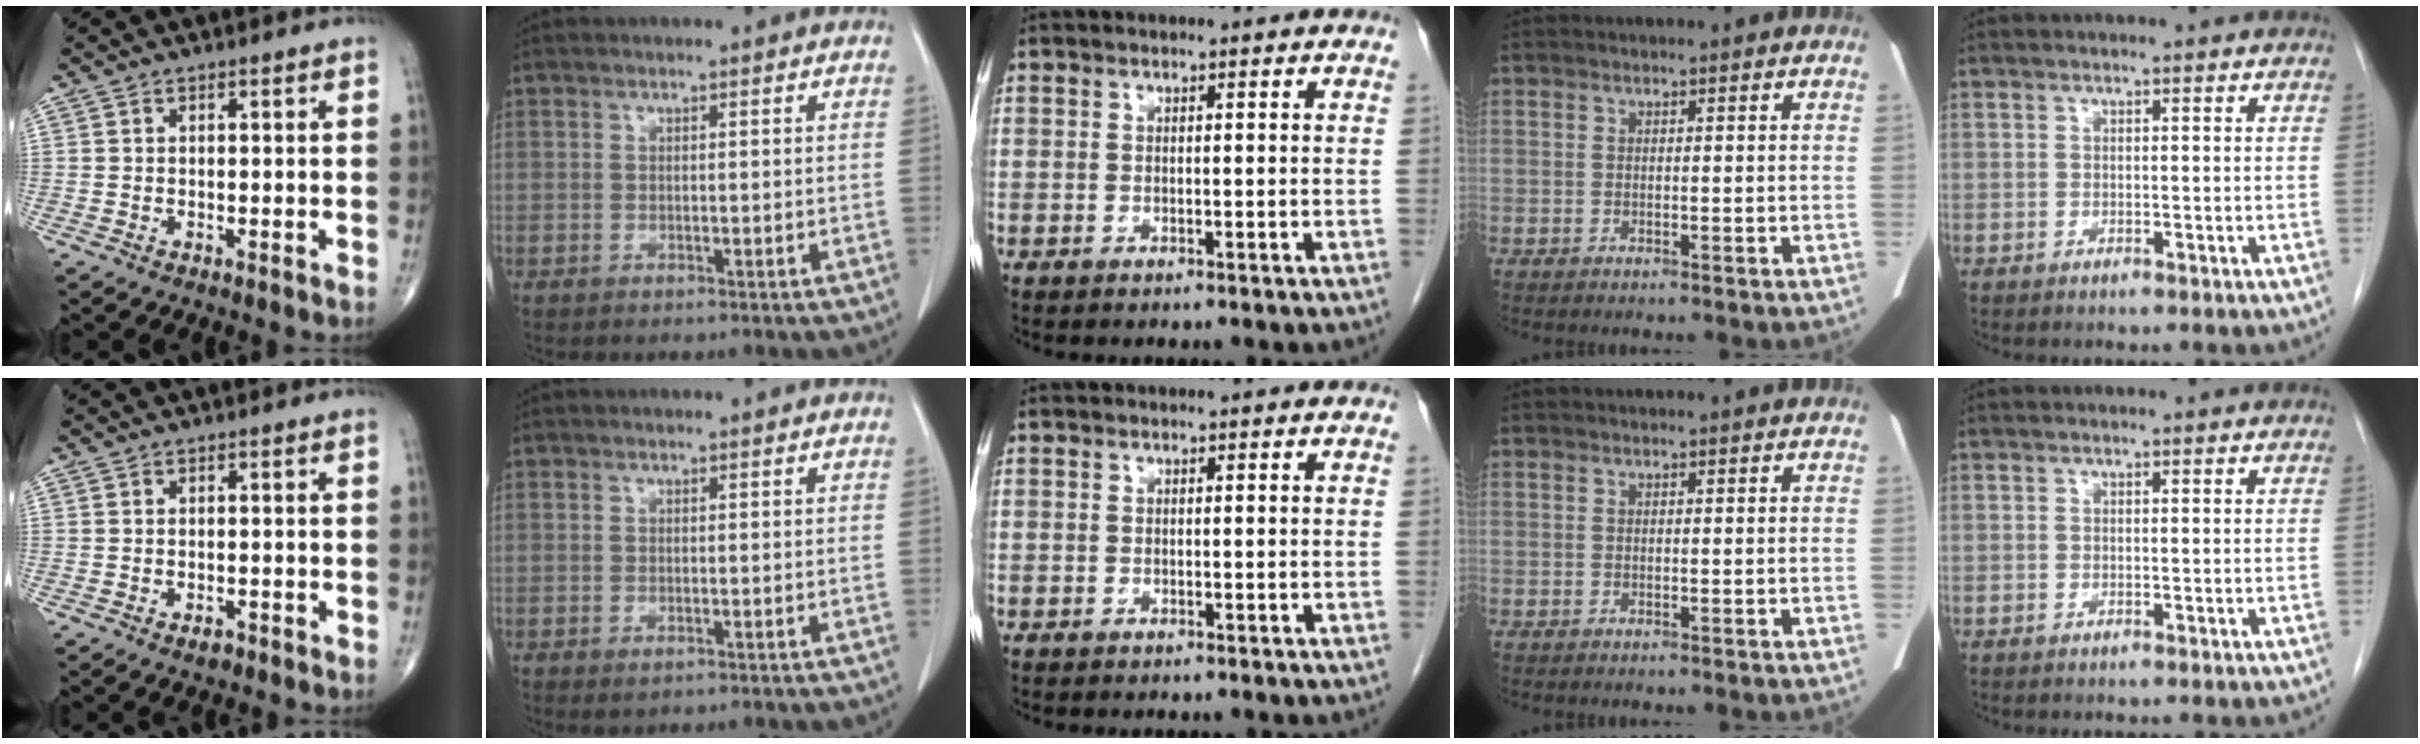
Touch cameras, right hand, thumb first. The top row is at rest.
{"thumb": {"total": 1.5, "force": [-1.0, 0.7, 0.9], "torque": [-0.013, 0.001, -0.015]}, "index": {"total": 1.2, "force": [-0.6, 0.5, 0.9], "torque": [-0.013, -0.002, -0.003]}}